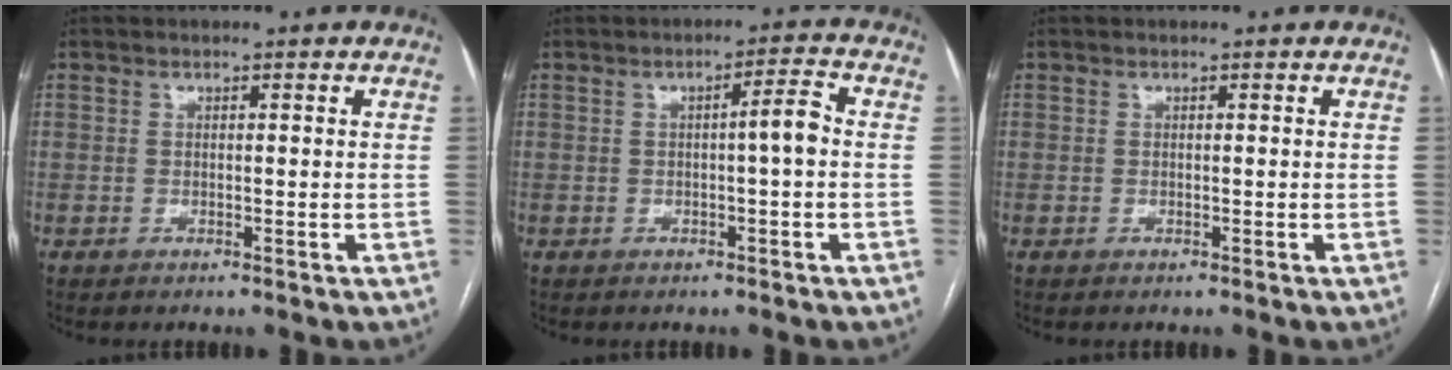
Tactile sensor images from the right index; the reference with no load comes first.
{"total": 3.6, "force": [-0.2, -0.1, 3.6], "torque": [-0.053, 0.008, -0.003]}
{"total": 0.0}